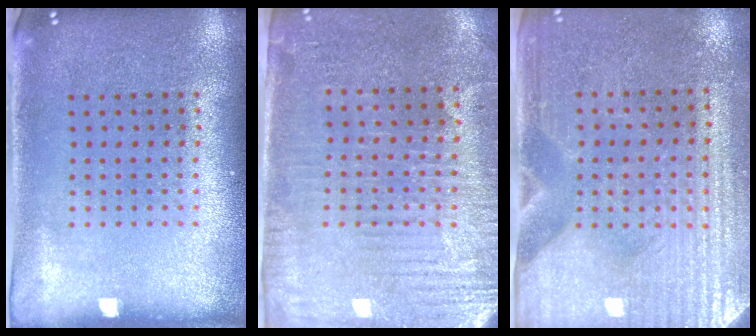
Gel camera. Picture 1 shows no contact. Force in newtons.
{"total": 3.2, "press": 2.9, "slide": 1.3}
{"total": 3.6, "press": 3.2, "slide": 1.5}